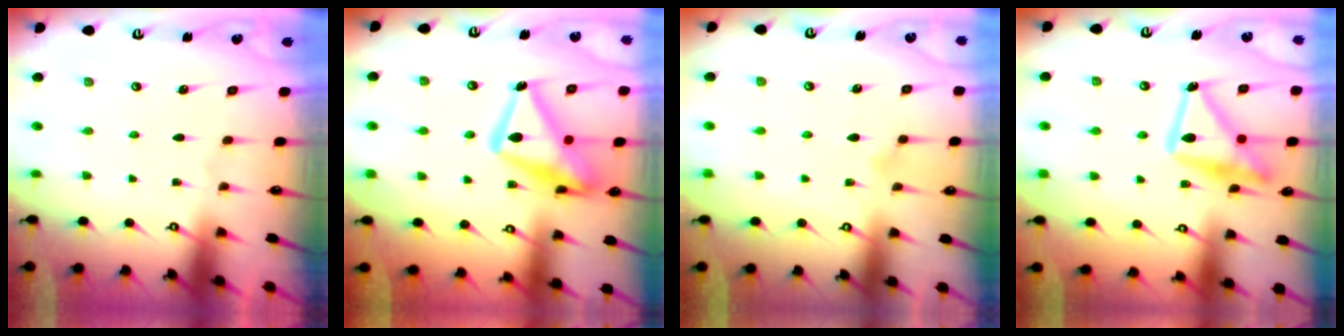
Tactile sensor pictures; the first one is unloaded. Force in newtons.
{"total": 18.8, "press": 18.7, "slide": 1.6}
{"total": 7.1, "press": 7.0, "slide": 1.1}
{"total": 17.9, "press": 17.8, "slide": 1.4}